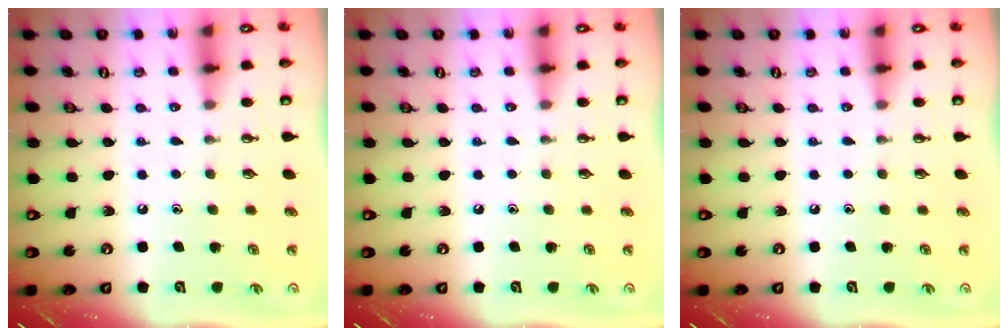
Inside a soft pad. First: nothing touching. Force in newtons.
{"total": 0.0}
{"total": 0.0}